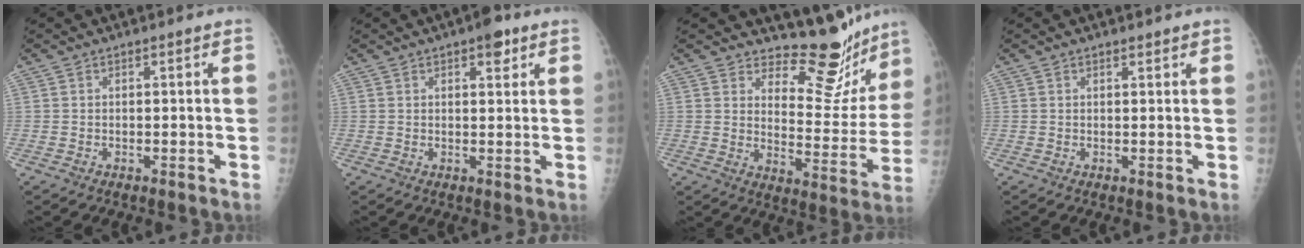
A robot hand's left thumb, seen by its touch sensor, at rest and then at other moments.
{"total": 4.1, "force": [2.3, 1.7, 2.9], "torque": [-0.025, -0.007, 0.028]}
{"total": 13.8, "force": [12.8, 4.3, 2.8], "torque": [0.011, -0.121, 0.171]}
{"total": 1.1, "force": [0.9, 0.4, 0.4], "torque": [-0.002, -0.005, 0.012]}